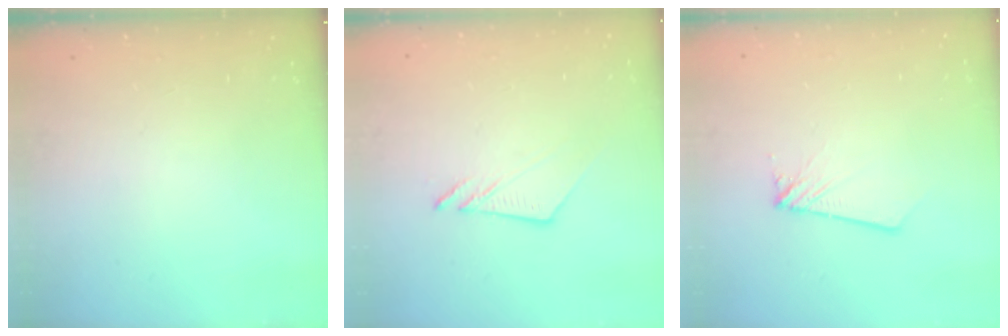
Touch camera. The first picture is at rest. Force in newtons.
{"total": 6.7, "press": 6.7, "slide": 0.1}
{"total": 1.8, "press": 1.8, "slide": 0.2}